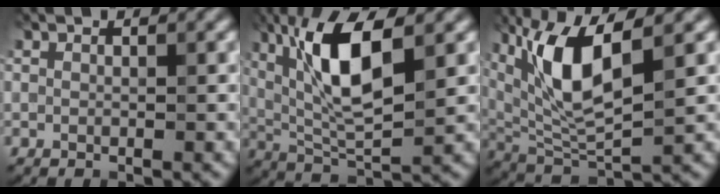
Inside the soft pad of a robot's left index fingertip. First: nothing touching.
{"total": 8.8, "force": [2.7, 2.6, 8.0], "torque": [-0.148, -0.004, 0.049]}
{"total": 8.4, "force": [2.7, 2.9, 7.4], "torque": [-0.155, -0.009, 0.052]}